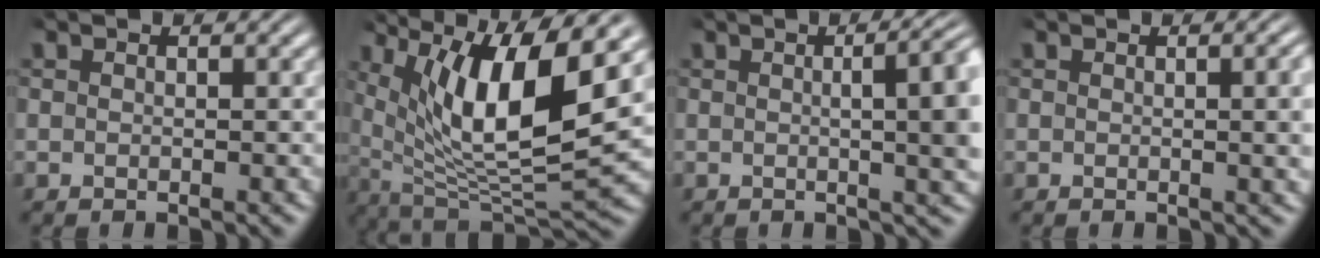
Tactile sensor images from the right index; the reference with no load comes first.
{"total": 11.4, "force": [2.1, 5.1, 10.0], "torque": [-0.168, -0.020, 0.049]}
{"total": 6.8, "force": [0.3, 2.2, 6.4], "torque": [-0.063, 0.018, -0.003]}
{"total": 1.8, "force": [0.2, 0.3, 1.8], "torque": [-0.019, 0.004, 0.001]}